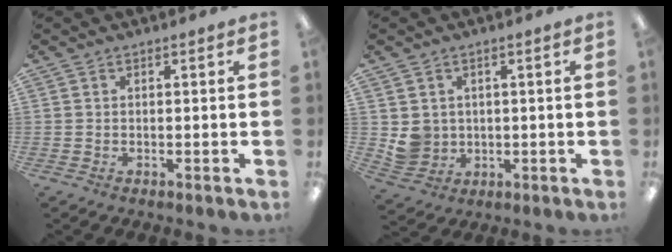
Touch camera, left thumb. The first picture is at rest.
{"total": 5.1, "force": [1.5, 4.8, 0.9], "torque": [-0.015, 0.001, 0.034]}